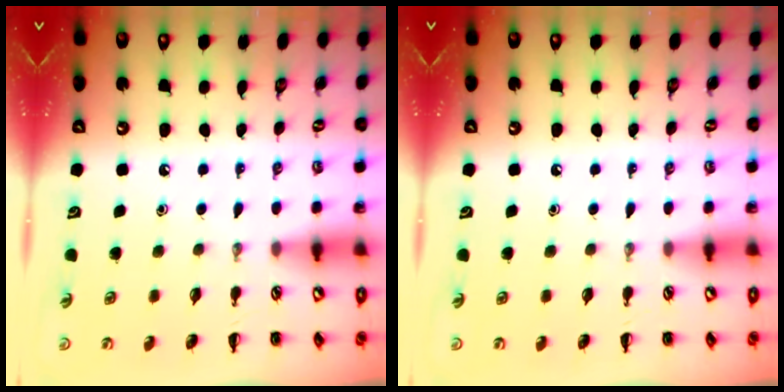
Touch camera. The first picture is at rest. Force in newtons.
{"total": 0.0}